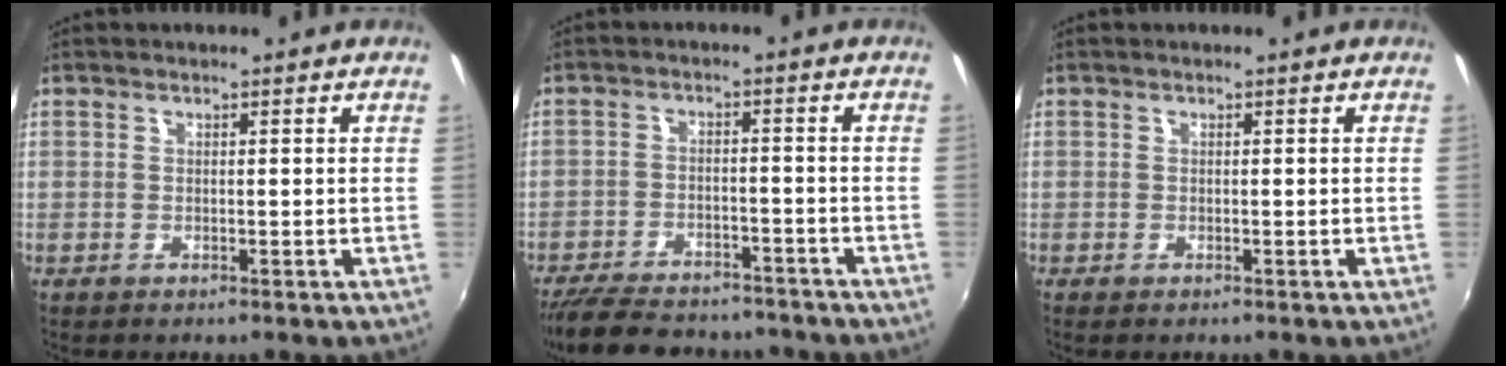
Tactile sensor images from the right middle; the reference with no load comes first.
{"total": 17.8, "force": [-15.0, 6.0, 7.4], "torque": [-0.165, -0.011, -0.215]}
{"total": 0.7, "force": [-0.5, 0.2, 0.3], "torque": [-0.008, -0.002, -0.009]}